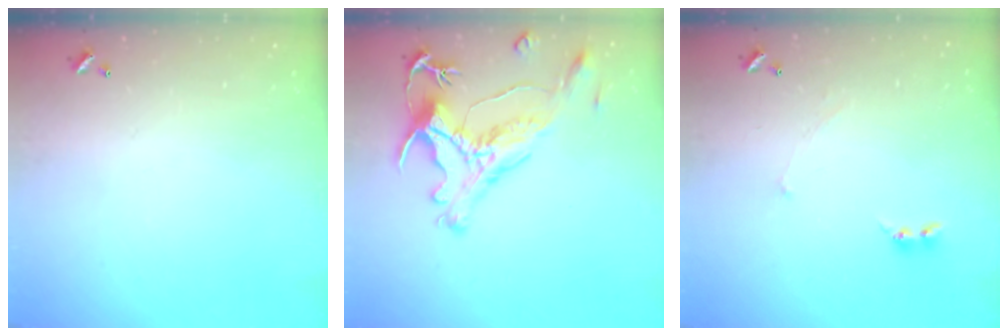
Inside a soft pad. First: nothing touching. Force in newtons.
{"total": 1.9, "press": 1.4, "slide": 1.2}
{"total": 0.6, "press": 0.3, "slide": 0.5}